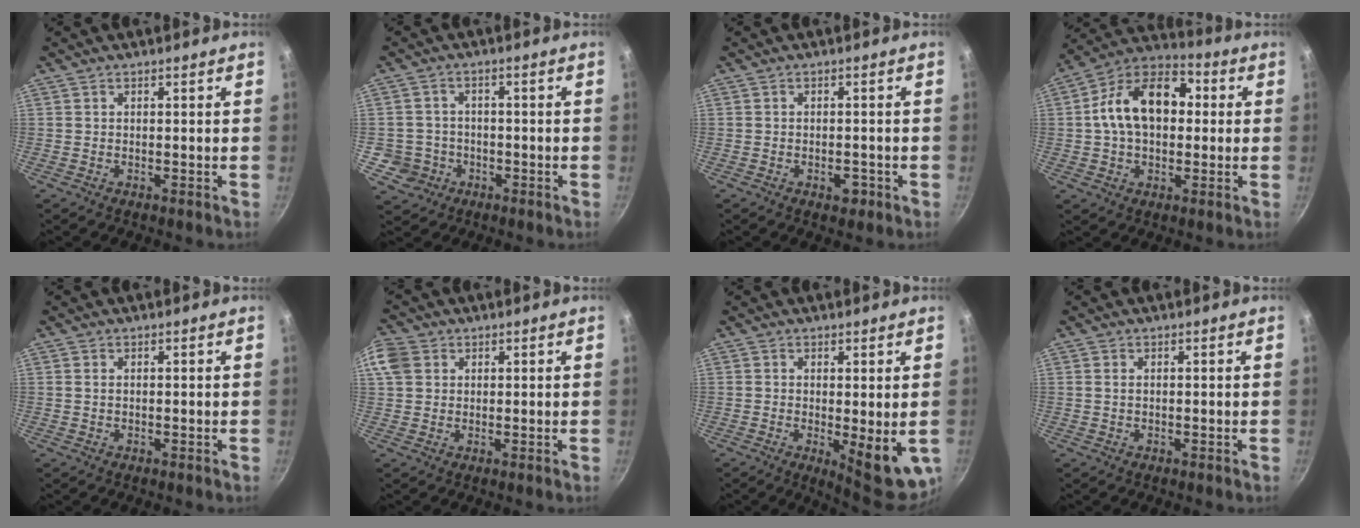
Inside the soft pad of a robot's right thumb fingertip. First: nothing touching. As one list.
[{"total": 5.7, "force": [-1.6, 5.4, 0.7], "torque": [0.012, 0.024, -0.022]}, {"total": 2.6, "force": [-1.2, 1.5, 1.8], "torque": [-0.016, 0.012, -0.012]}, {"total": 16.7, "force": [1.6, 11.2, 12.3], "torque": [-0.172, 0.036, 0.007]}, {"total": 0.7, "force": [0.2, 0.4, 0.5], "torque": [-0.010, 0.000, 0.004]}, {"total": 6.3, "force": [2.2, 5.2, 2.9], "torque": [-0.053, 0.004, 0.035]}, {"total": 9.3, "force": [-1.0, 3.0, 8.8], "torque": [-0.100, -0.013, -0.003]}, {"total": 0.9, "force": [0.2, 0.5, 0.6], "torque": [-0.012, 0.001, 0.004]}]